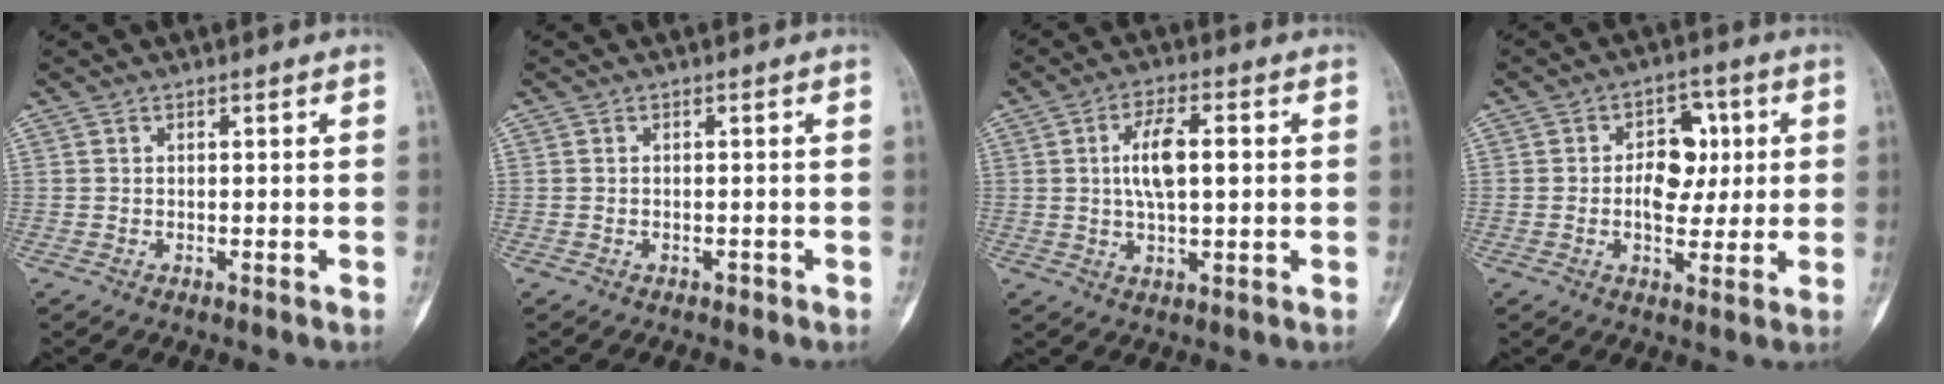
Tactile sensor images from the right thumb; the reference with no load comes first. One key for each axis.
{"total": 0.6, "fx": -0.4, "fy": 0.4, "fz": 0.1, "tx": -0.002, "ty": 0.003, "tz": -0.009}
{"total": 8.5, "fx": 1.0, "fy": 3.5, "fz": 7.7, "tx": -0.134, "ty": 0.005, "tz": 0.015}
{"total": 8.4, "fx": 0.9, "fy": 5.7, "fz": 6.1, "tx": -0.050, "ty": 0.006, "tz": 0.010}